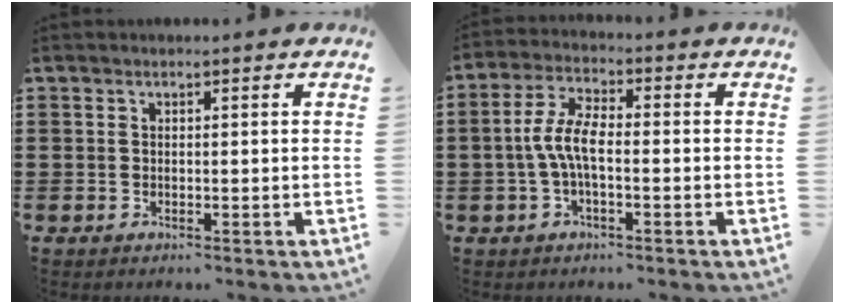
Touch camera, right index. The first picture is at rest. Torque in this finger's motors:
{"motor_torque": [1.55, -0.45, 0.85, 0.21]}